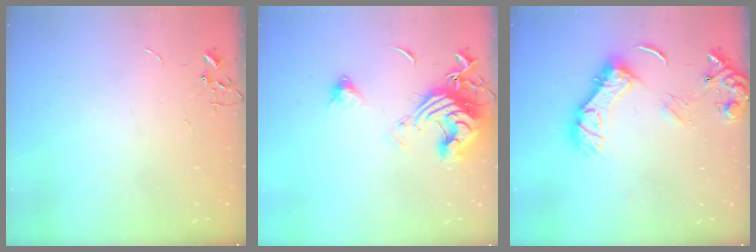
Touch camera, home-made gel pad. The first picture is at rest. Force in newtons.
{"total": 14.9, "press": 14.9, "slide": 1.6}
{"total": 14.3, "press": 14.3, "slide": 1.6}